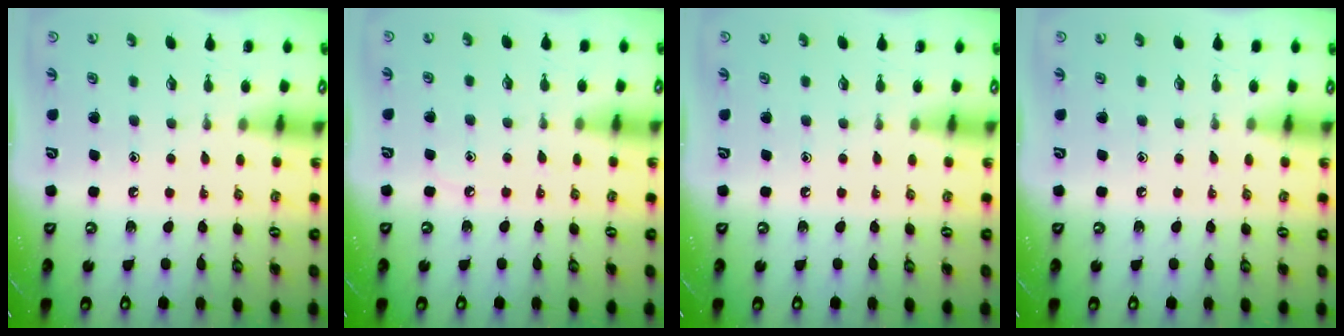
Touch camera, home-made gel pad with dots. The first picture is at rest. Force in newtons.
{"total": 6.5, "press": 6.4, "slide": 0.9}
{"total": 0.0}
{"total": 3.3, "press": 3.2, "slide": 0.5}